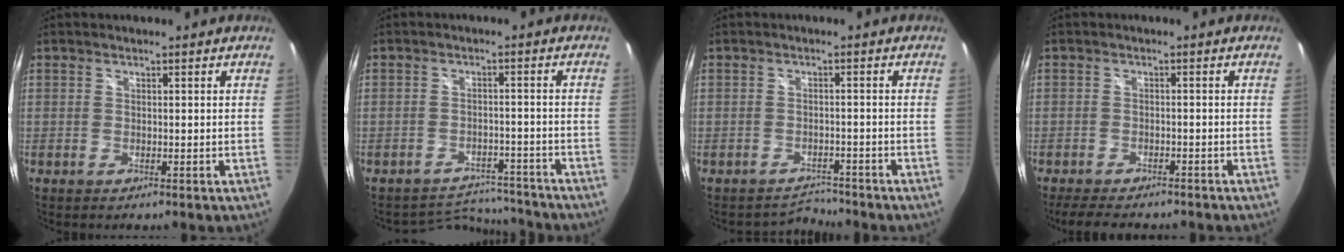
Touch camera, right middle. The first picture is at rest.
{"total": 7.5, "force": [-7.2, 1.8, -0.7], "torque": [0.003, 0.020, -0.104]}
{"total": 3.0, "force": [-2.8, 0.1, -1.0], "torque": [0.008, 0.007, -0.050]}
{"total": 7.7, "force": [-6.6, 2.4, 3.2], "torque": [-0.077, -0.013, -0.100]}